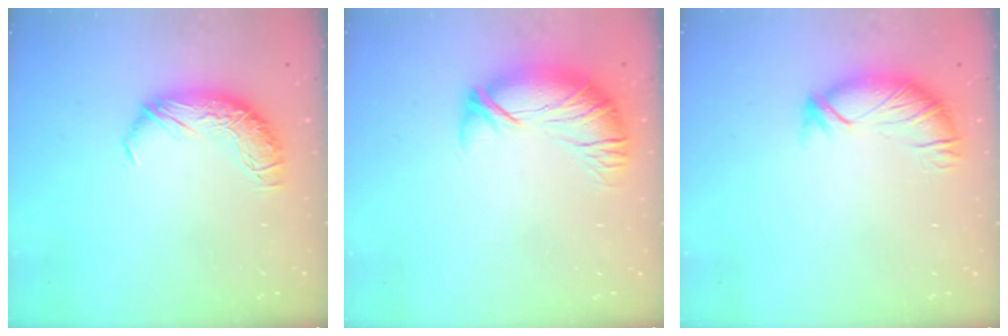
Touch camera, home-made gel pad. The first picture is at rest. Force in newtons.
{"total": 2.9, "press": 1.0, "slide": 2.7}
{"total": 3.1, "press": 3.0, "slide": 0.9}